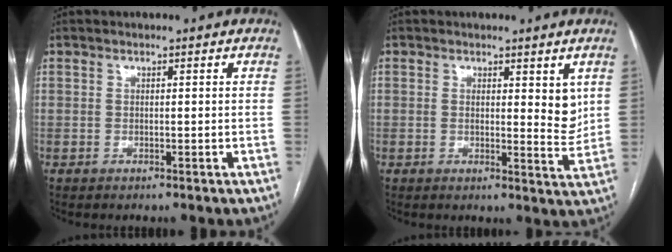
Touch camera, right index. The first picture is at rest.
{"total": 4.7, "force": [1.6, 1.7, 4.1], "torque": [-0.050, -0.011, 0.020]}